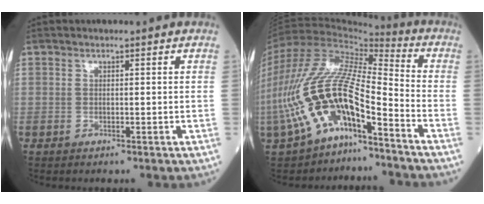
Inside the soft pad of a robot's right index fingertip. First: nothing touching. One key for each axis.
{"total": 17.3, "fx": -8.1, "fy": 5.6, "fz": 14.2, "tx": -0.300, "ty": 0.026, "tz": -0.142}